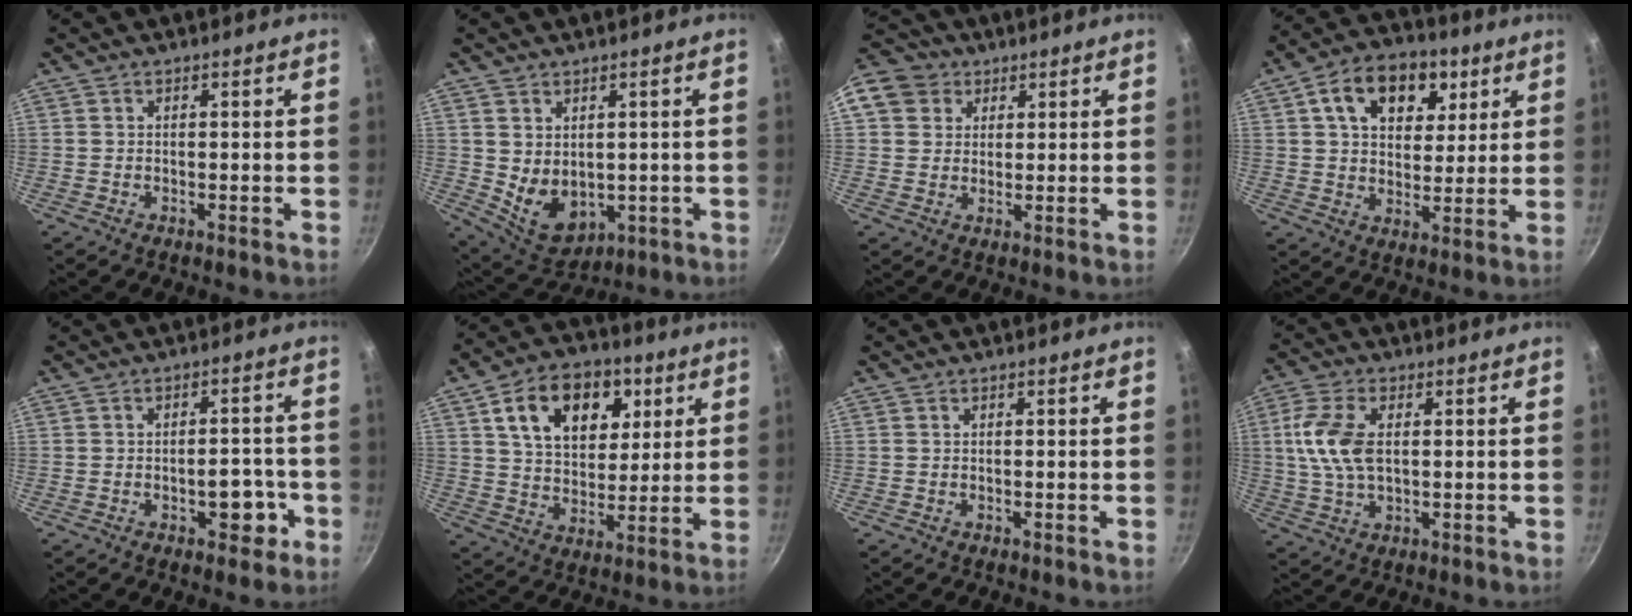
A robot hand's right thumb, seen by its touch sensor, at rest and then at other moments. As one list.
[{"total": 8.5, "force": [0.4, 6.2, 5.8], "torque": [-0.074, -0.020, 0.035]}, {"total": 11.2, "force": [4.2, 9.5, 4.2], "torque": [-0.077, 0.020, 0.068]}, {"total": 15.0, "force": [6.1, 10.2, 9.1], "torque": [-0.111, -0.006, 0.090]}, {"total": 6.2, "force": [-2.4, 3.5, 4.6], "torque": [-0.028, 0.020, -0.029]}, {"total": 17.1, "force": [6.6, 11.5, 10.8], "torque": [-0.136, -0.012, 0.103]}, {"total": 0.0}, {"total": 10.0, "force": [1.4, 5.7, 8.1], "torque": [-0.164, 0.006, 0.024]}]